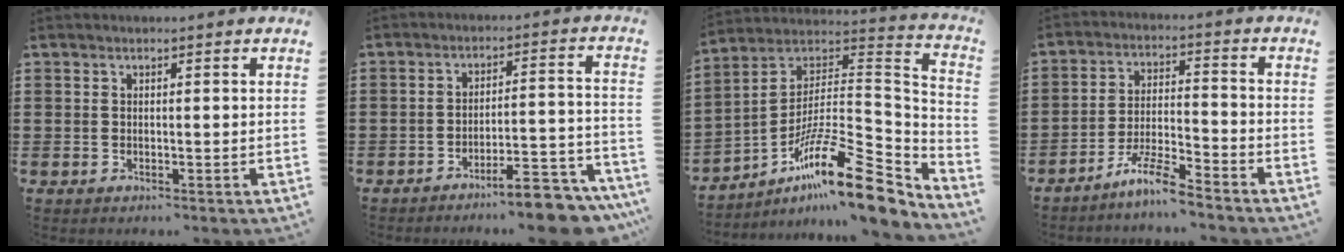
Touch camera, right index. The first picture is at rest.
{"total": 8.5, "force": [-7.6, 0.9, 3.8], "torque": [-0.046, 0.020, -0.139]}
{"total": 17.5, "force": [-11.7, 4.0, 12.4], "torque": [-0.189, 0.020, -0.208]}
{"total": 6.8, "force": [-6.0, 0.3, 3.3], "torque": [-0.075, -0.002, -0.117]}